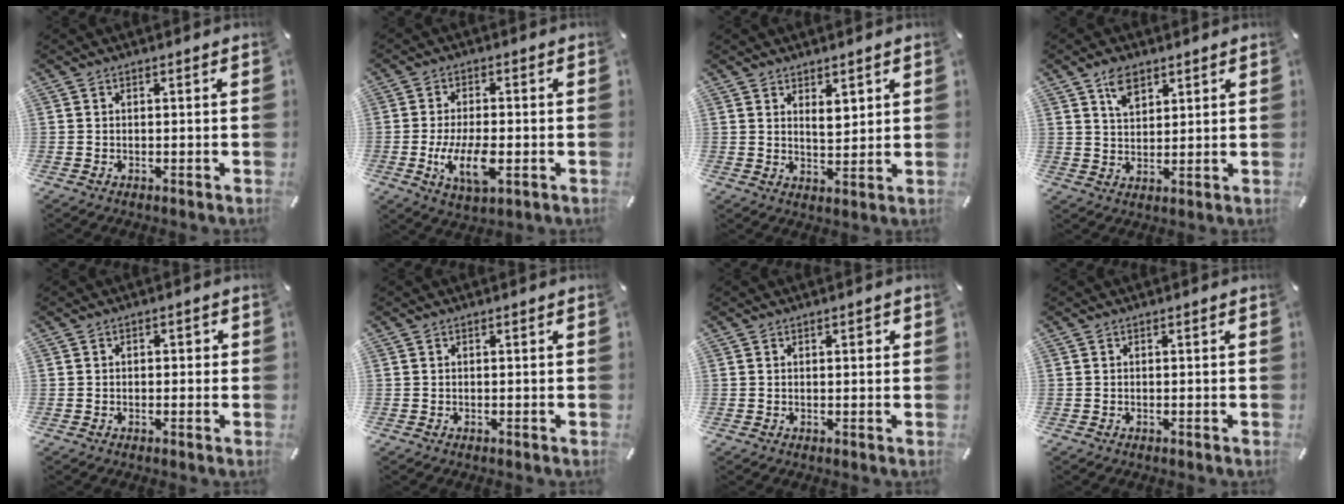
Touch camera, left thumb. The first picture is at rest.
{"total": 9.8, "force": [-2.5, 4.4, 8.4], "torque": [-0.181, -0.007, -0.042]}
{"total": 4.6, "force": [2.9, 2.6, 2.4], "torque": [-0.024, -0.017, 0.046]}
{"total": 6.0, "force": [3.8, 3.6, 2.9], "torque": [-0.044, -0.009, 0.068]}
{"total": 1.2, "force": [-0.2, 0.9, 0.7], "torque": [-0.015, 0.007, -0.007]}
{"total": 0.0}
{"total": 1.1, "force": [0.5, 0.6, 0.8], "torque": [-0.008, 0.001, 0.005]}
{"total": 0.0}